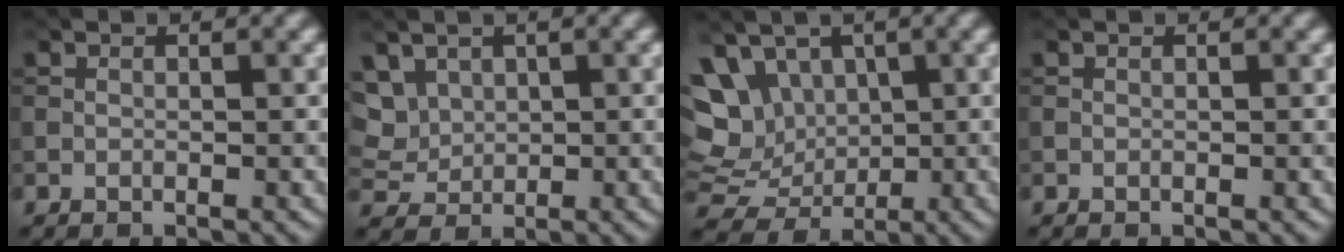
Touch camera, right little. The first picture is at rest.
{"total": 3.2, "force": [1.6, 2.3, 1.6], "torque": [-0.045, 0.001, 0.041]}
{"total": 9.1, "force": [2.5, 7.3, 4.8], "torque": [-0.099, 0.014, 0.036]}
{"total": 0.0}